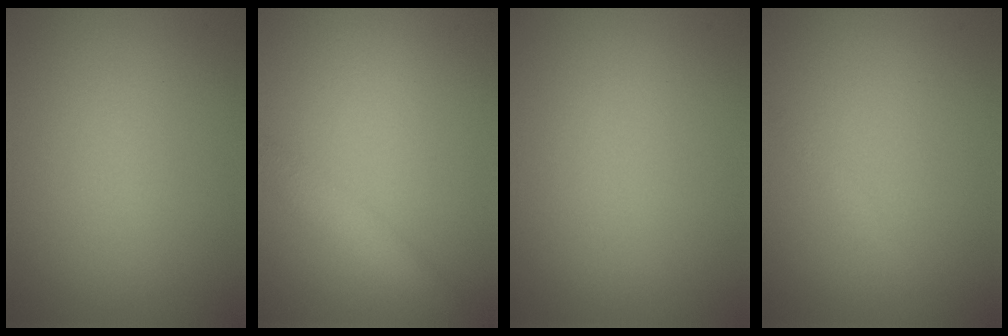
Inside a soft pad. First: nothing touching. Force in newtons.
{"total": 2.4, "press": 2.4, "slide": 0.1}
{"total": 0.0}
{"total": 0.6, "press": 0.5, "slide": 0.1}